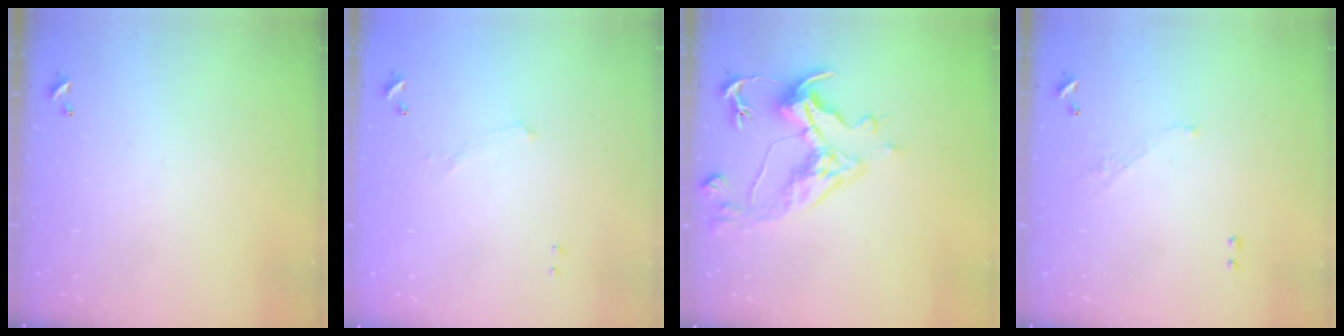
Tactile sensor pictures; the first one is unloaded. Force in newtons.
{"total": 6.6, "press": 6.5, "slide": 0.7}
{"total": 8.9, "press": 8.7, "slide": 1.7}
{"total": 3.1, "press": 3.1, "slide": 0.7}